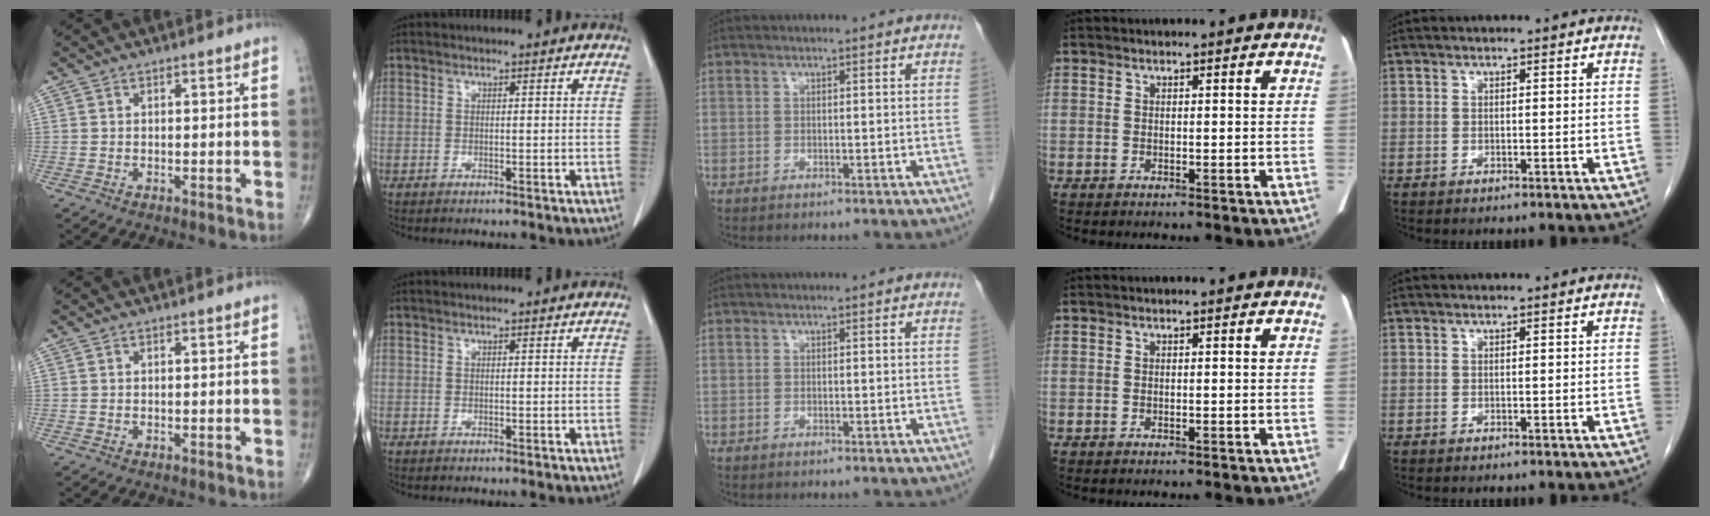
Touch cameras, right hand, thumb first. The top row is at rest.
{}